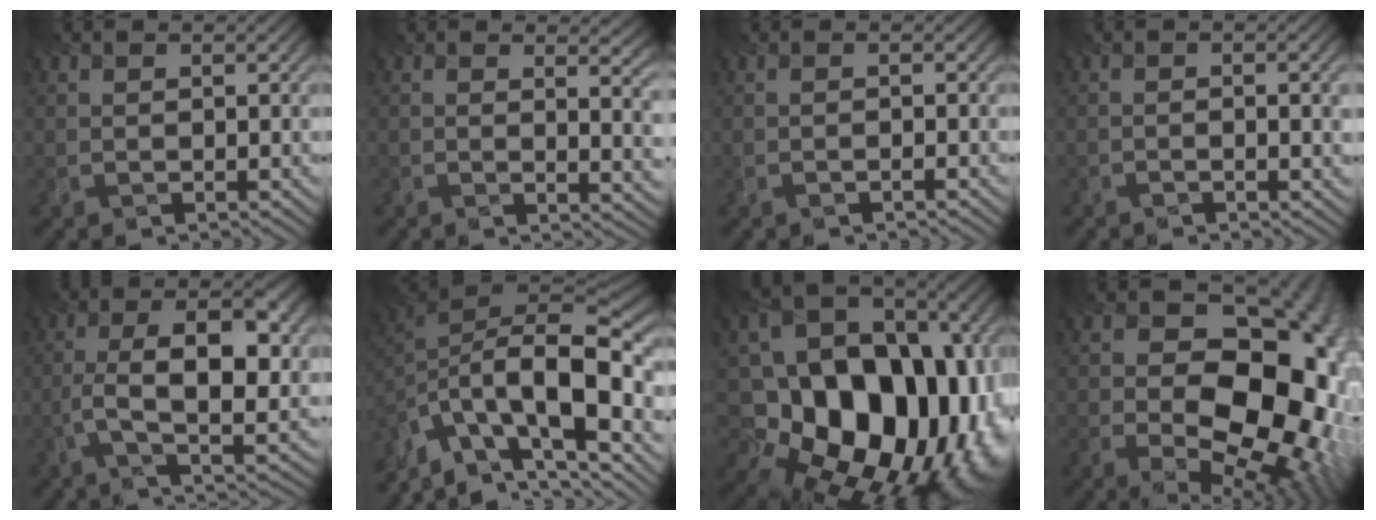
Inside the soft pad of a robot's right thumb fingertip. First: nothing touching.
{"total": 8.7, "force": [4.3, 3.4, 6.8], "torque": [-0.078, 0.026, 0.037]}
{"total": 0.6, "force": [-0.4, 0.1, 0.5], "torque": [-0.010, 0.000, -0.021]}
{"total": 3.1, "force": [-0.5, 0.9, 3.0], "torque": [-0.031, 0.009, -0.025]}
{"total": 9.3, "force": [-1.3, 3.7, 8.5], "torque": [-0.138, -0.011, -0.025]}
{"total": 15.9, "force": [-8.5, 6.3, 11.9], "torque": [-0.210, -0.002, -0.167]}
{"total": 18.8, "force": [-3.9, 14.8, 11.0], "torque": [-0.133, -0.029, -0.072]}
{"total": 17.2, "force": [-0.7, 11.9, 12.4], "torque": [-0.127, -0.024, -0.002]}